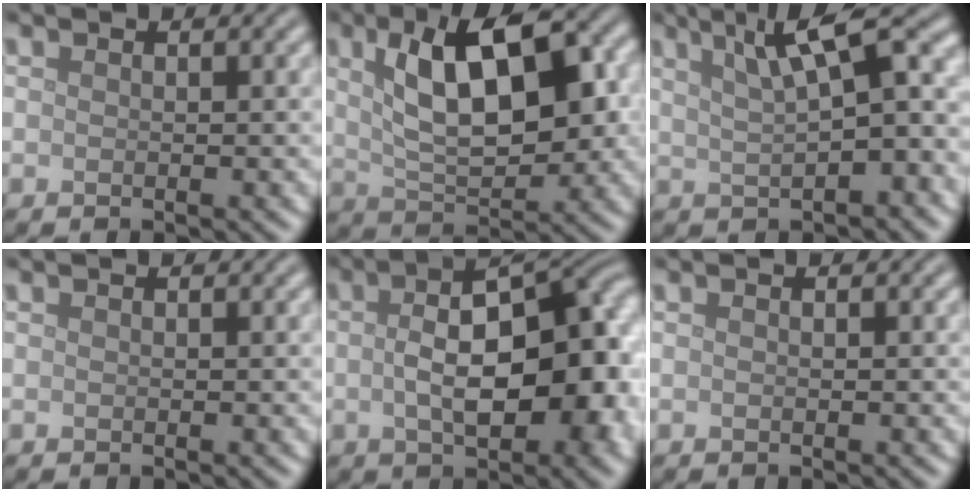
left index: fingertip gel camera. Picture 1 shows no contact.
{"total": 10.0, "force": [2.5, 4.6, 8.6], "torque": [-0.131, 0.011, 0.038]}
{"total": 9.5, "force": [3.2, 2.9, 8.4], "torque": [-0.126, 0.027, 0.054]}
{"total": 0.0}
{"total": 14.1, "force": [0.3, 6.6, 12.4], "torque": [-0.146, 0.023, 0.001]}
{"total": 0.0}